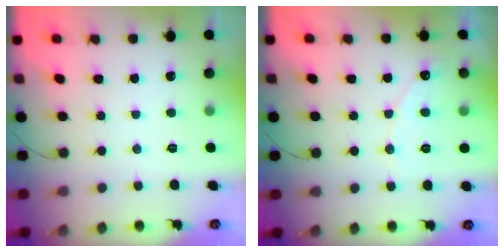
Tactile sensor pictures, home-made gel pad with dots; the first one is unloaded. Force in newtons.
{"total": 5.0, "press": 5.0, "slide": 0.3}